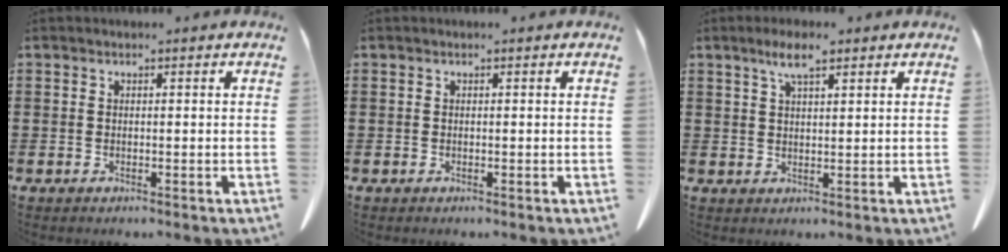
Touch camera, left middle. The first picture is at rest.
{"total": 0.0}
{"total": 4.4, "force": [2.7, 0.9, 3.2], "torque": [-0.070, 0.003, 0.049]}